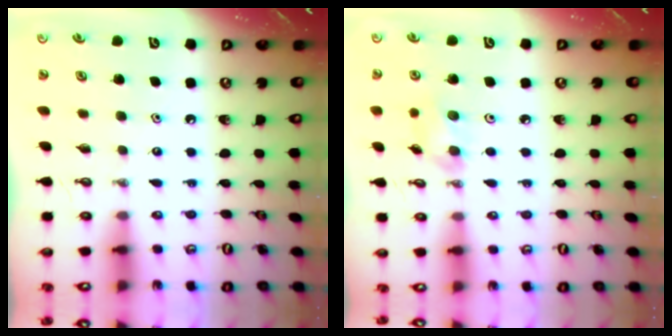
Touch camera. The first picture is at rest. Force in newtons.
{"total": 7.3, "press": 6.7, "slide": 2.9}